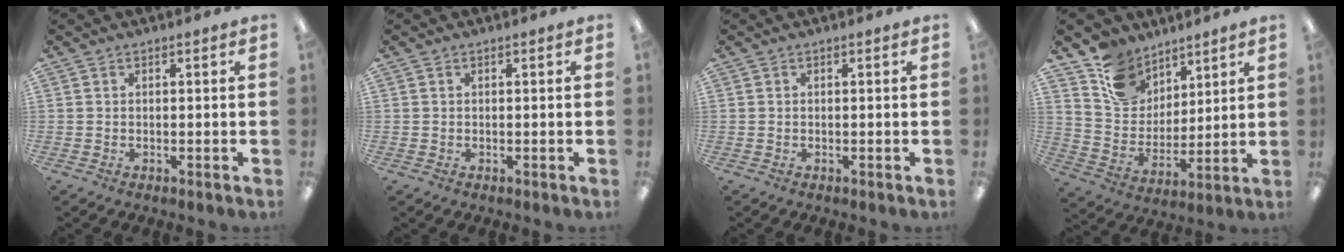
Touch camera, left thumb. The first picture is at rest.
{"total": 0.0}
{"total": 0.0}
{"total": 12.5, "force": [9.1, 8.1, 2.6], "torque": [-0.070, -0.057, 0.183]}